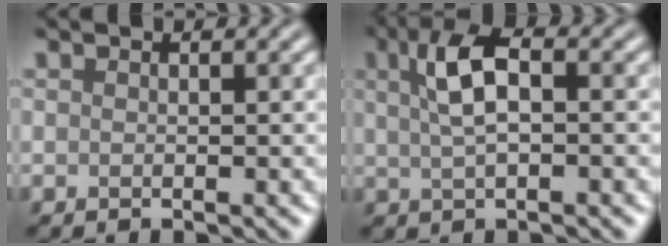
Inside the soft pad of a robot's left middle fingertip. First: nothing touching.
{"total": 4.5, "force": [1.2, 1.8, 3.9], "torque": [-0.080, 0.011, 0.016]}